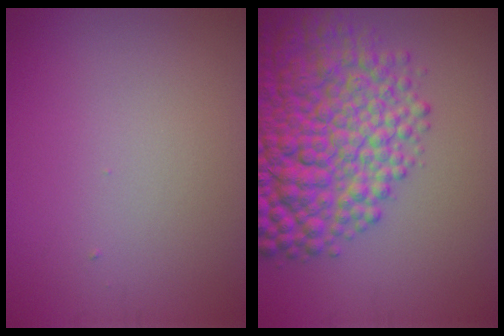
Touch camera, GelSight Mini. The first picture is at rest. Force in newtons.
{"total": 11.4, "press": 11.4, "slide": 0.3}